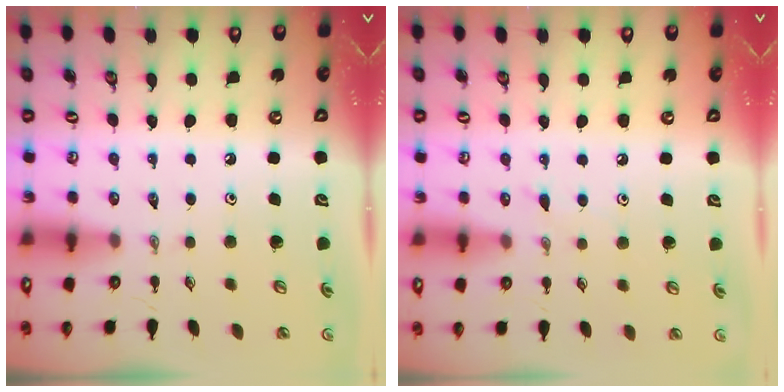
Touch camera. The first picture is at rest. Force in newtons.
{"total": 6.7, "press": 6.7, "slide": 0.7}